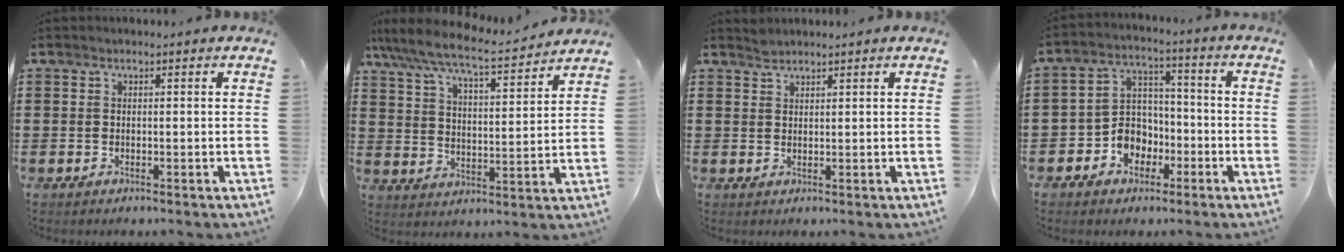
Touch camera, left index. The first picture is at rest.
{"total": 6.9, "force": [6.1, 0.4, 3.2], "torque": [-0.087, -0.040, 0.099]}
{"total": 1.3, "force": [1.3, 0.2, 0.2], "torque": [-0.006, -0.001, 0.025]}
{"total": 6.7, "force": [-3.0, 5.6, 2.1], "torque": [-0.062, 0.013, -0.059]}